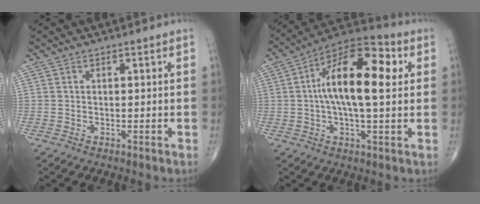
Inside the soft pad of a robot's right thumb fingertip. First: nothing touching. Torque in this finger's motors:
{"motor_torque": [-0.29, 0.58, 1.25, -0.10, 0.17]}